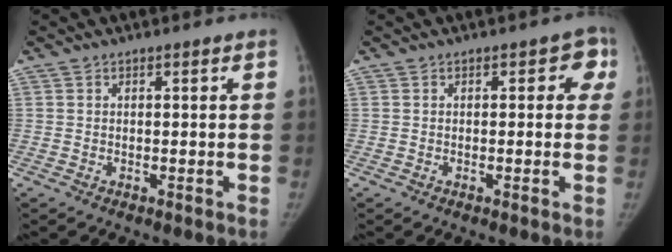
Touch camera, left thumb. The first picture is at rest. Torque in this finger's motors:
{"motor_torque": [0.05, -0.37, 0.49, -0.11, -0.04]}